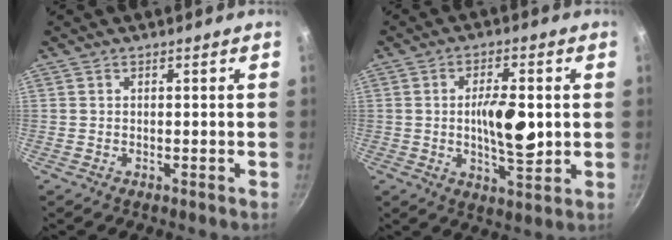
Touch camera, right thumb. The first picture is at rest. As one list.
[{"total": 10.0, "force": [0.3, 4.0, 9.1], "torque": [-0.140, -0.005, 0.006]}]